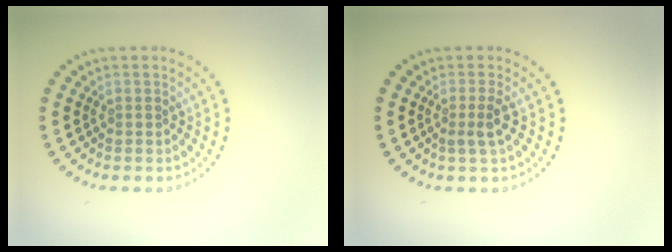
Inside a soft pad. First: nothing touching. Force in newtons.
{"total": 1.7, "press": 1.3, "slide": 1.1}